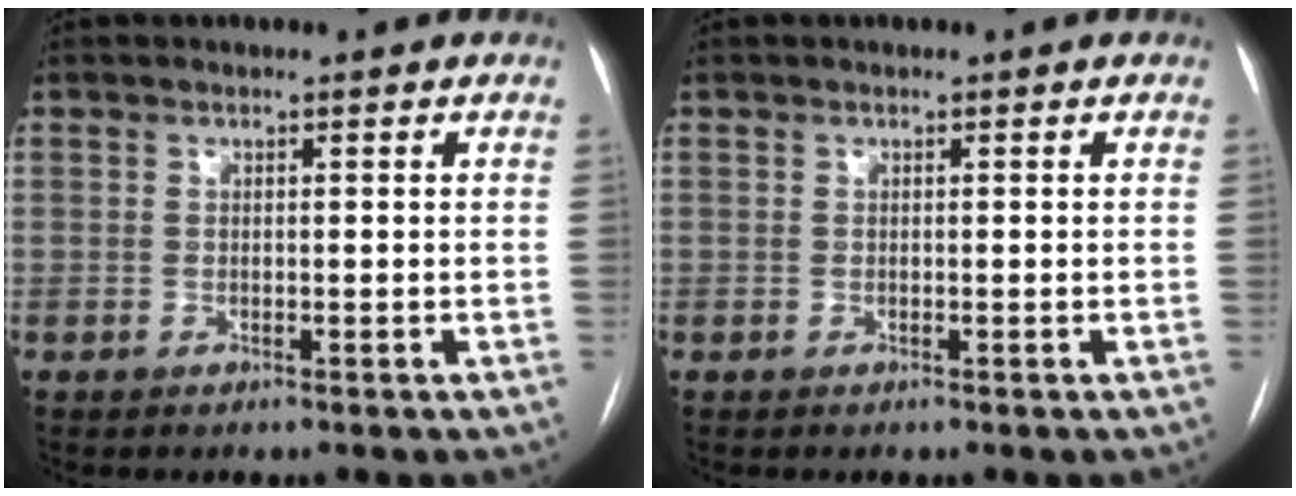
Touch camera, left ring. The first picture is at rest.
{"total": 0.0}